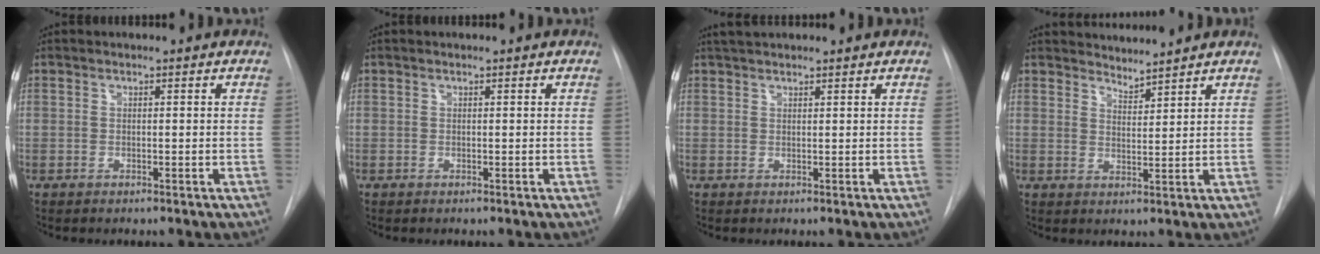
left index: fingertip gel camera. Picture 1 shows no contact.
{"total": 0.0}
{"total": 3.9, "force": [3.6, 0.6, 1.5], "torque": [-0.022, 0.035, 0.060]}
{"total": 3.9, "force": [3.9, 0.1, -0.1], "torque": [0.001, -0.003, 0.064]}